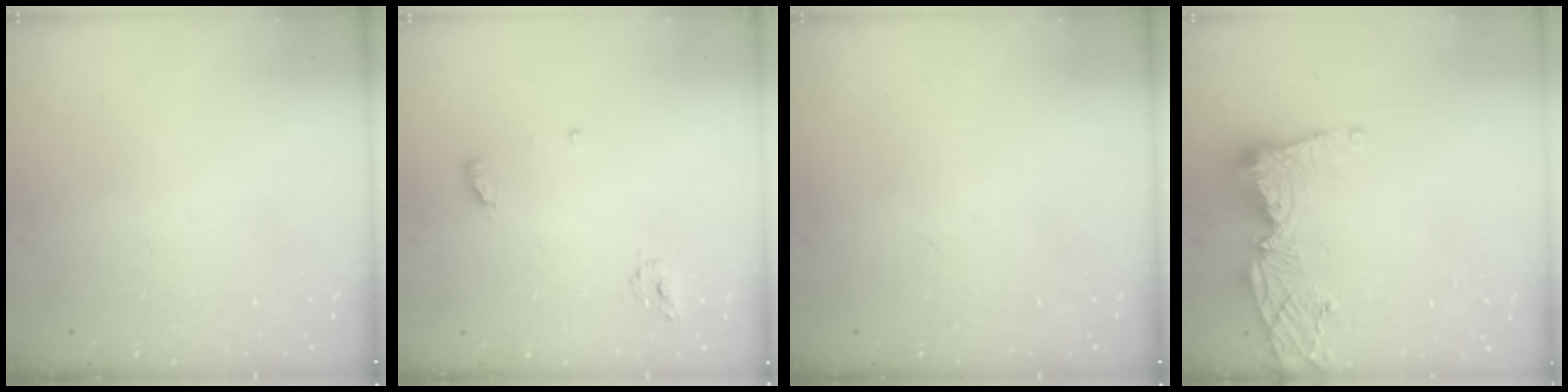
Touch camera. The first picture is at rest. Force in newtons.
{"total": 5.1, "press": 5.1, "slide": 0.4}
{"total": 0.0}
{"total": 12.9, "press": 12.8, "slide": 1.6}